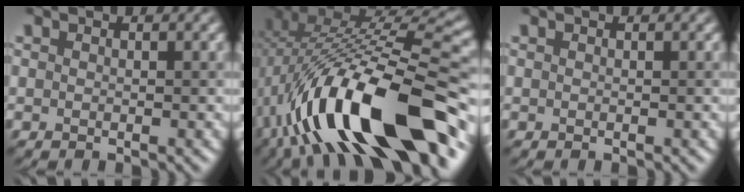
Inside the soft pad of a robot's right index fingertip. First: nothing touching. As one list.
[{"total": 16.0, "force": [-6.1, 5.9, 13.6], "torque": [-0.219, 0.024, -0.101]}, {"total": 0.0}]